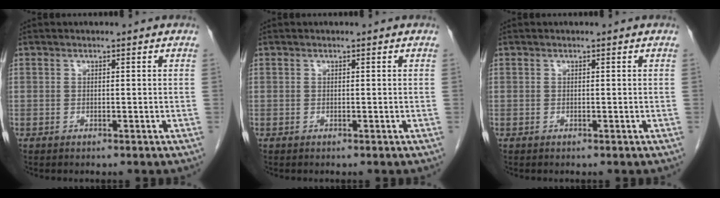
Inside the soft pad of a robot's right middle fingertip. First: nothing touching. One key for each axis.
{"total": 0.0}
{"total": 0.0}